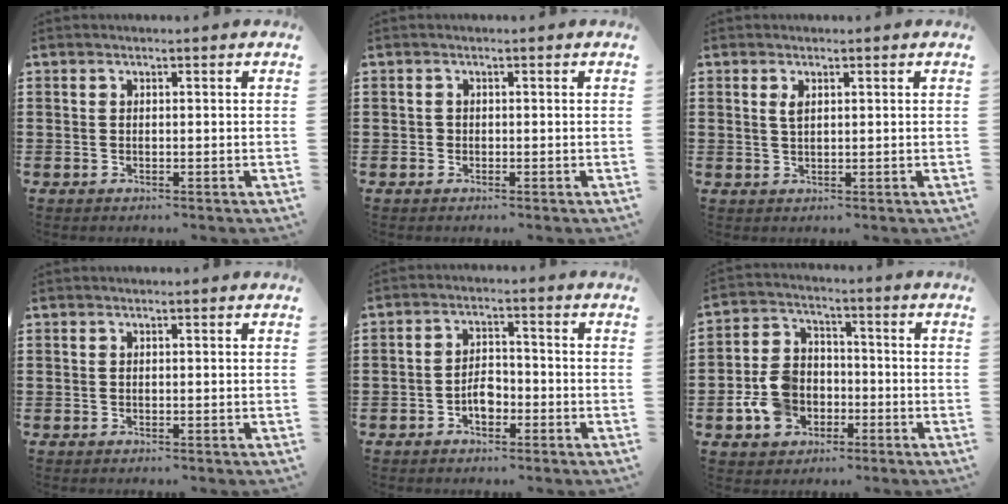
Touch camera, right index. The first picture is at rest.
{"total": 0.7, "force": [-0.2, 0.6, 0.2], "torque": [-0.004, 0.003, -0.006]}
{"total": 1.6, "force": [0.6, 0.6, 1.3], "torque": [-0.028, 0.004, 0.010]}
{"total": 0.0}
{"total": 3.8, "force": [-1.7, 2.2, 2.5], "torque": [-0.055, 0.002, -0.034]}
{"total": 8.3, "force": [-2.8, 6.5, 4.3], "torque": [-0.115, 0.018, -0.054]}